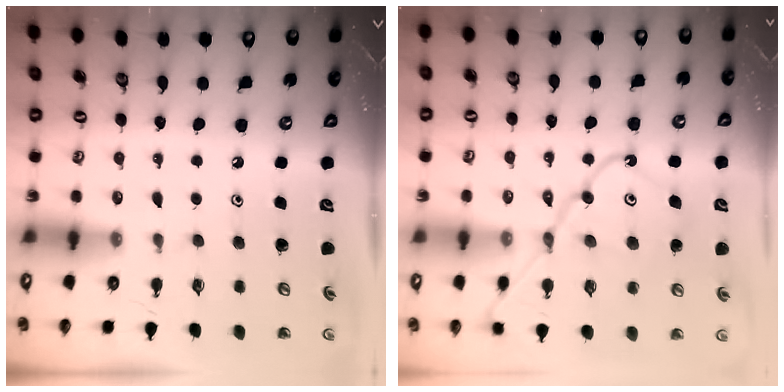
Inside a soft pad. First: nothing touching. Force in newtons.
{"total": 16.1, "press": 16.0, "slide": 1.6}